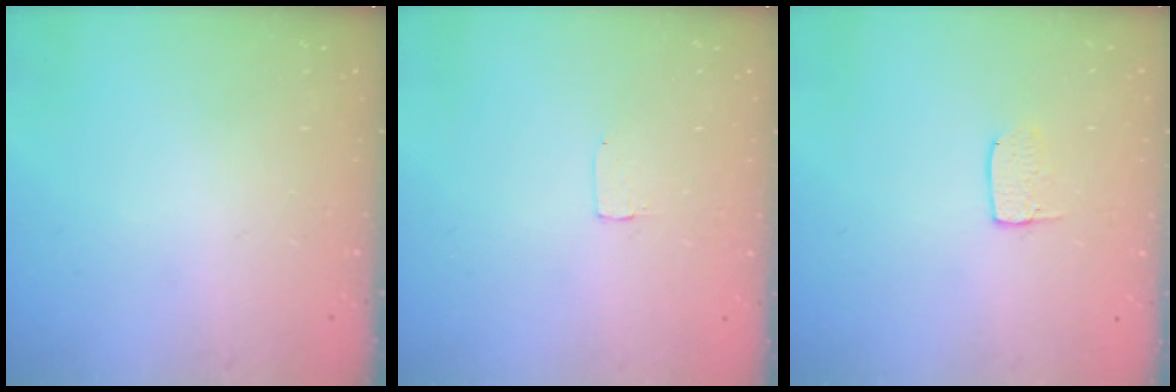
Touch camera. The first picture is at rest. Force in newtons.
{"total": 1.7, "press": 1.7, "slide": 0.1}
{"total": 3.8, "press": 3.8, "slide": 0.2}